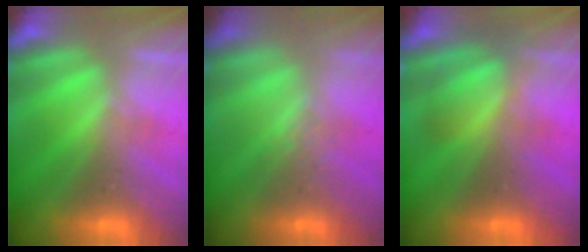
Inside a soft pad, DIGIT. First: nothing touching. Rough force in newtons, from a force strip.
{"total": 2.6}
{"total": 3.1}